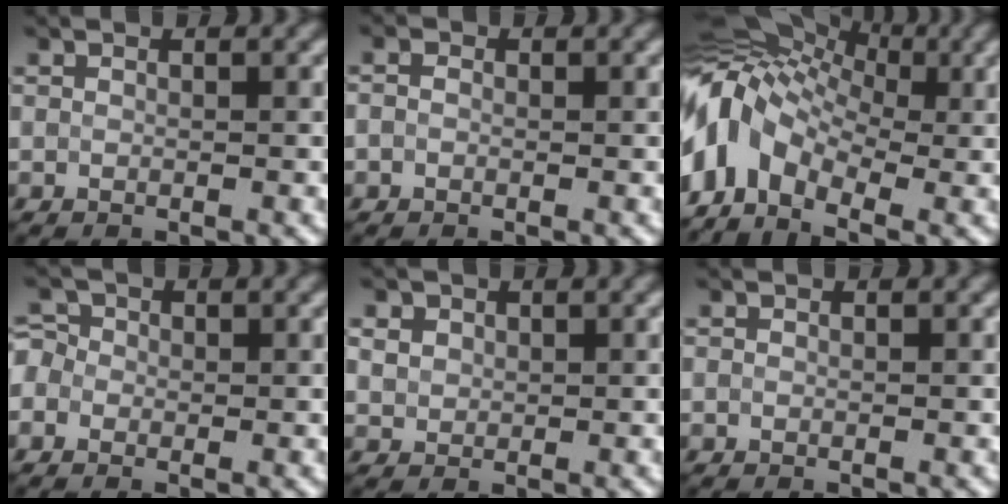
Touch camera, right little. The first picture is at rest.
{"total": 0.7, "force": [-0.1, 0.6, 0.4], "torque": [-0.010, 0.002, -0.006]}
{"total": 10.0, "force": [-1.3, 7.2, 6.8], "torque": [-0.139, 0.009, -0.048]}
{"total": 2.3, "force": [0.1, 2.1, 0.9], "torque": [-0.005, 0.014, -0.021]}
{"total": 1.6, "force": [0.8, 1.3, 0.5], "torque": [-0.011, -0.001, 0.021]}
{"total": 0.0}